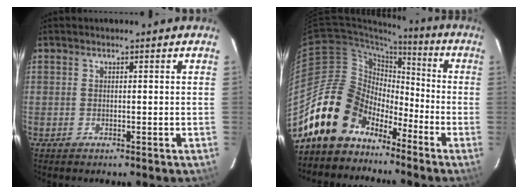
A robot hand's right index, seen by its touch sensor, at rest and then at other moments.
{"total": 15.3, "force": [-11.2, 9.4, 4.6], "torque": [-0.095, 0.033, -0.197]}